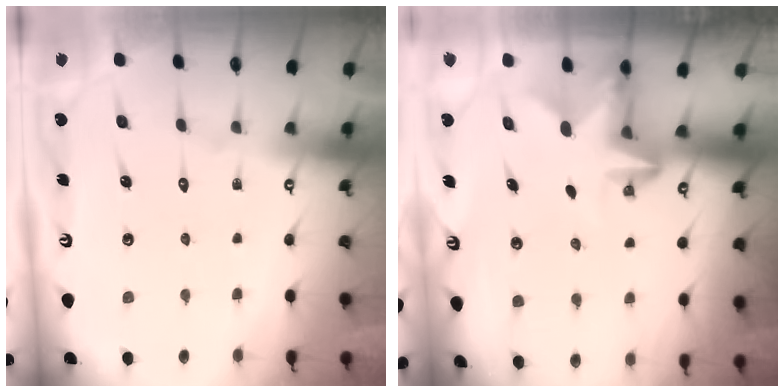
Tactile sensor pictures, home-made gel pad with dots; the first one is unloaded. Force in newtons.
{"total": 2.8, "press": 2.8, "slide": 0.6}